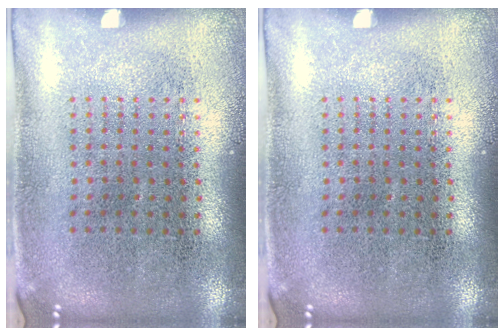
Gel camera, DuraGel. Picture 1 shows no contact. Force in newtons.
{"total": 0.0}